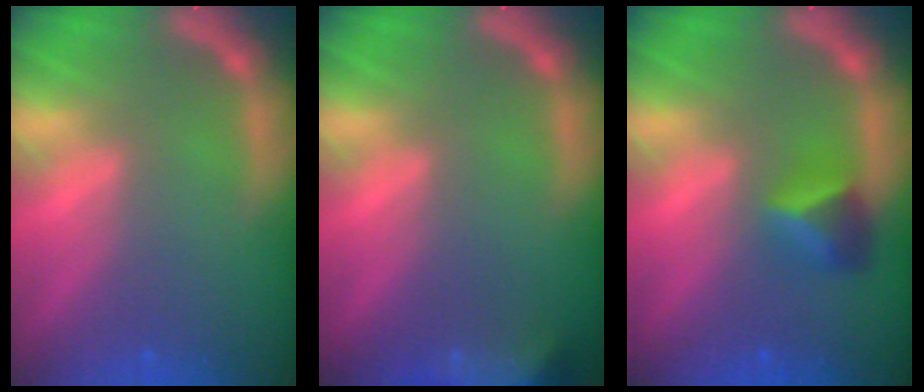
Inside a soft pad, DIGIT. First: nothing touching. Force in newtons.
{"total": 8.5}
{"total": 2.9}